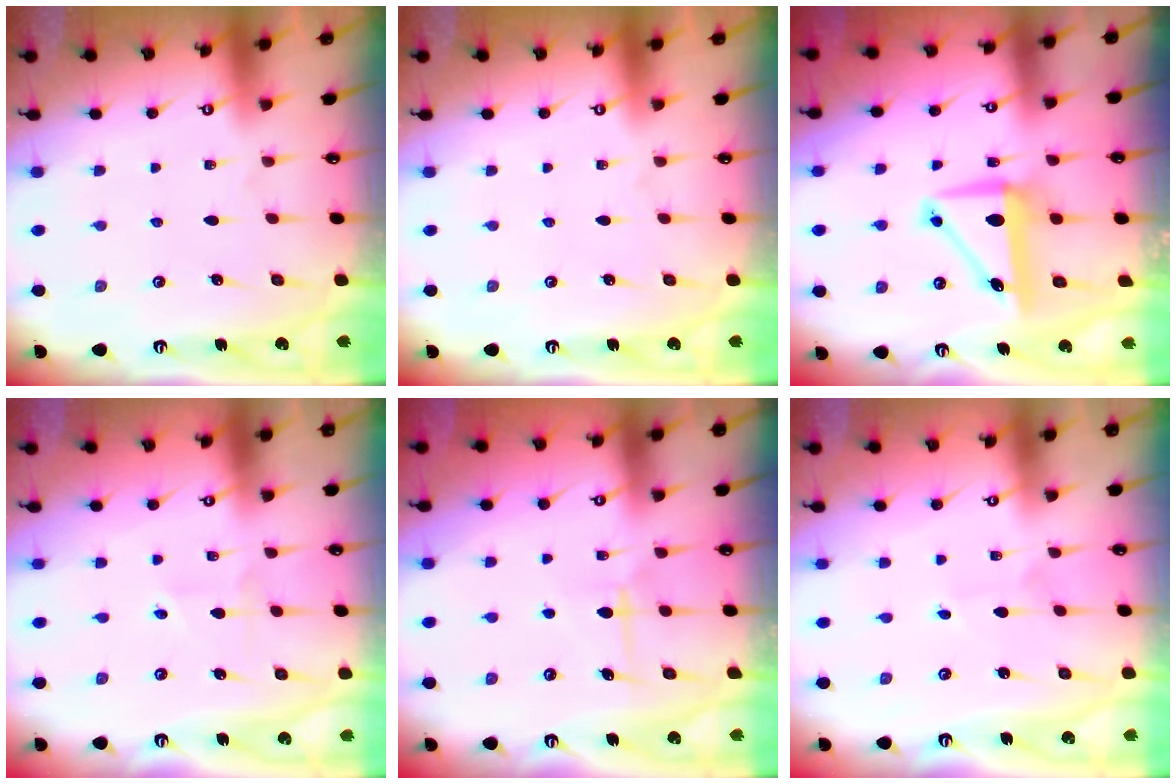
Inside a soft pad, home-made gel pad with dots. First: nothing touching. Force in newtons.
{"total": 0.0}
{"total": 7.8, "press": 7.6, "slide": 1.7}
{"total": 1.9, "press": 1.7, "slide": 1.0}
{"total": 5.8, "press": 5.8, "slide": 0.1}
{"total": 1.5, "press": 1.4, "slide": 0.1}